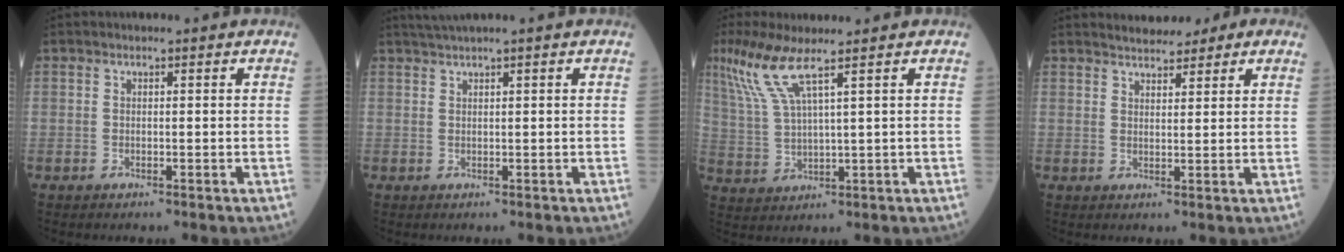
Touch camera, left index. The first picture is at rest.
{"total": 1.9, "force": [1.5, -0.6, 1.1], "torque": [-0.025, 0.010, 0.033]}
{"total": 7.3, "force": [4.5, -0.1, 5.7], "torque": [-0.135, 0.004, 0.099]}
{"total": 5.7, "force": [4.7, 2.1, 2.5], "torque": [-0.038, 0.021, 0.063]}